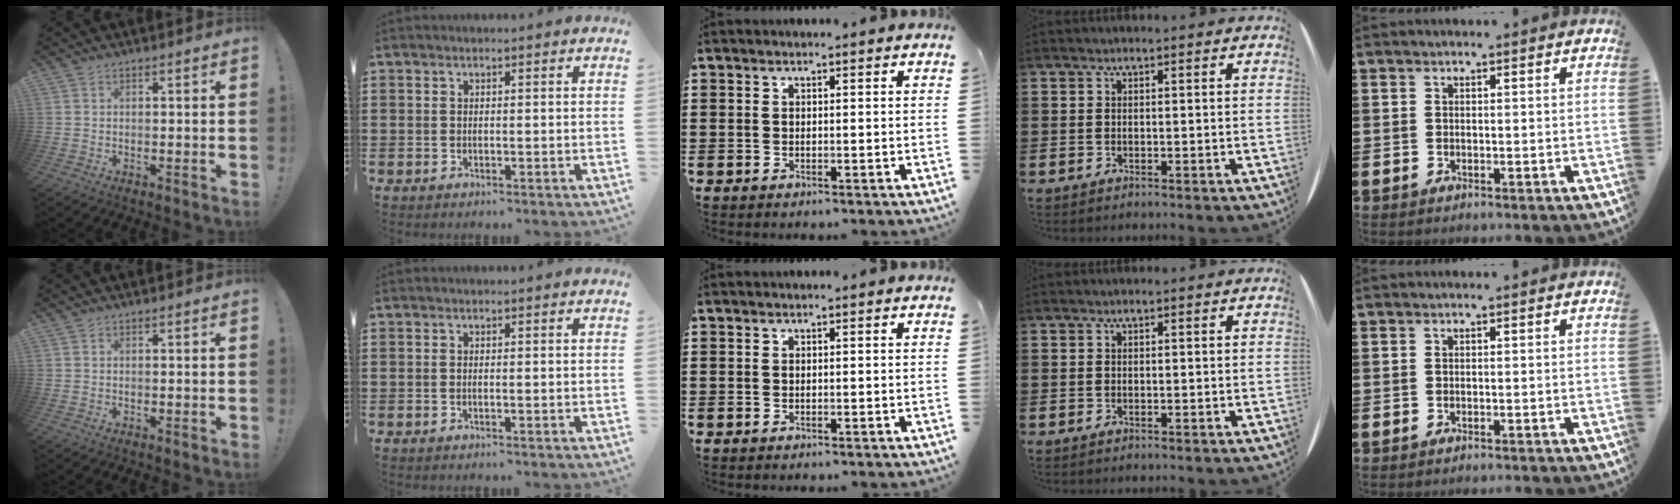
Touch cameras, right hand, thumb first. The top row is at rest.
{}